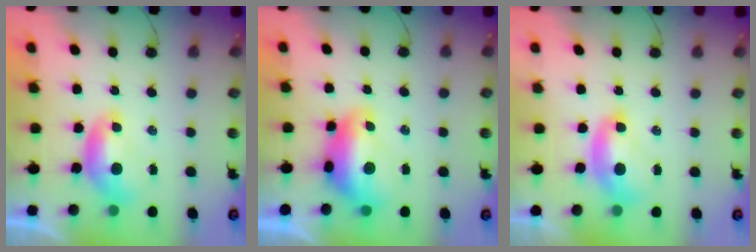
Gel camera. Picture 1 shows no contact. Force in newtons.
{"total": 3.5, "press": 3.4, "slide": 0.7}
{"total": 2.0, "press": 2.0, "slide": 0.4}